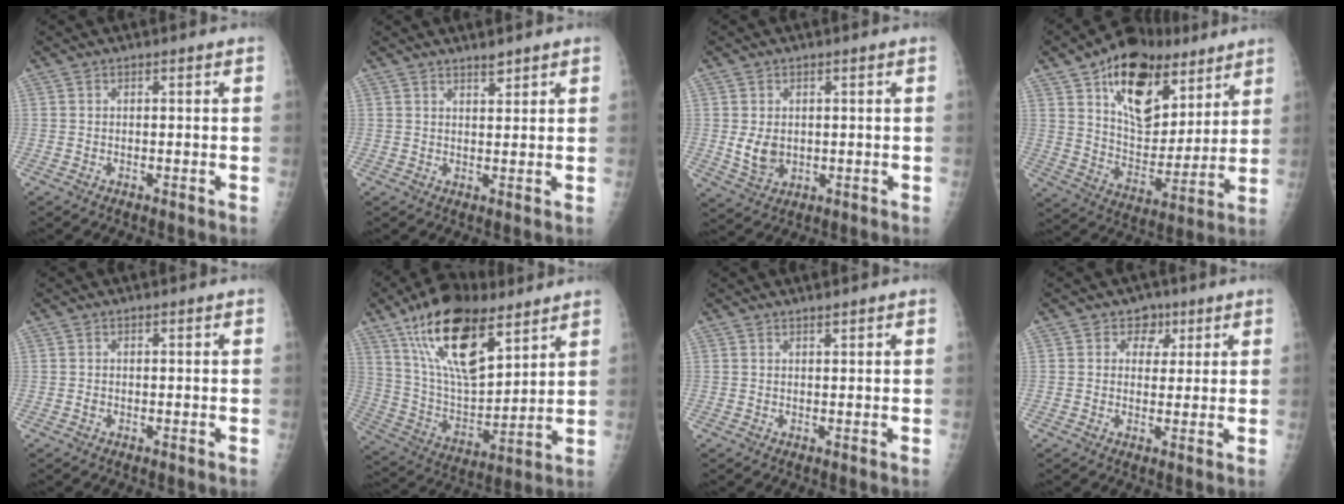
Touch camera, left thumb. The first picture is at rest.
{"total": 2.1, "force": [1.9, 0.5, 0.8], "torque": [-0.004, -0.017, 0.031]}
{"total": 5.1, "force": [0.4, 3.8, 3.3], "torque": [-0.045, -0.011, 0.020]}
{"total": 21.4, "force": [11.8, 12.3, 12.8], "torque": [-0.154, -0.049, 0.198]}
{"total": 0.5, "force": [0.0, 0.4, 0.2], "torque": [-0.002, 0.000, 0.000]}
{"total": 22.0, "force": [12.9, 9.4, 15.1], "torque": [-0.247, -0.051, 0.238]}
{"total": 0.9, "force": [0.9, 0.1, 0.3], "torque": [-0.002, -0.008, 0.015]}
{"total": 4.3, "force": [2.1, 3.6, 1.2], "torque": [0.013, -0.005, 0.027]}